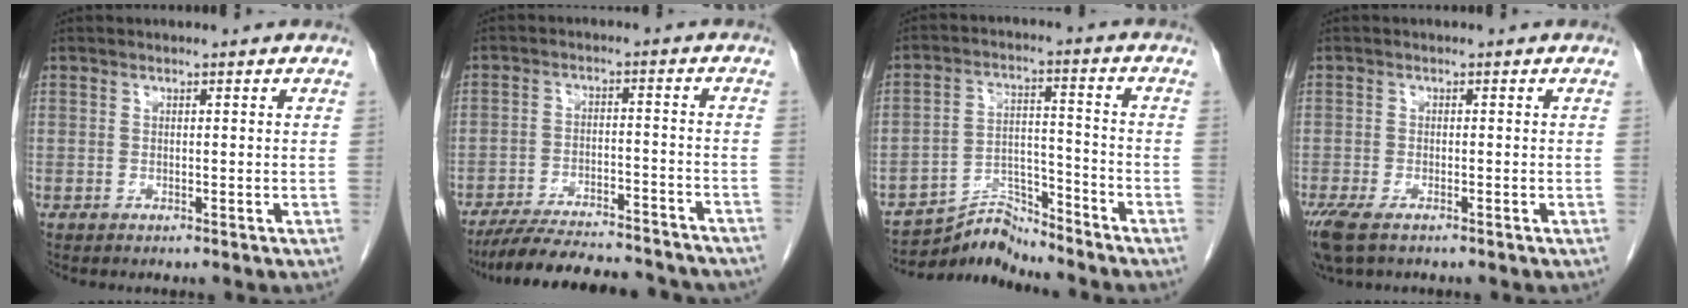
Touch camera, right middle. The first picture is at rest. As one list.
[{"total": 19.2, "force": [-17.3, 3.3, 7.6], "torque": [-0.122, -0.011, -0.243]}, {"total": 7.1, "force": [-7.1, 0.0, -0.8], "torque": [0.015, 0.017, -0.125]}, {"total": 6.5, "force": [-4.4, 2.6, 4.0], "torque": [-0.084, -0.017, -0.076]}]